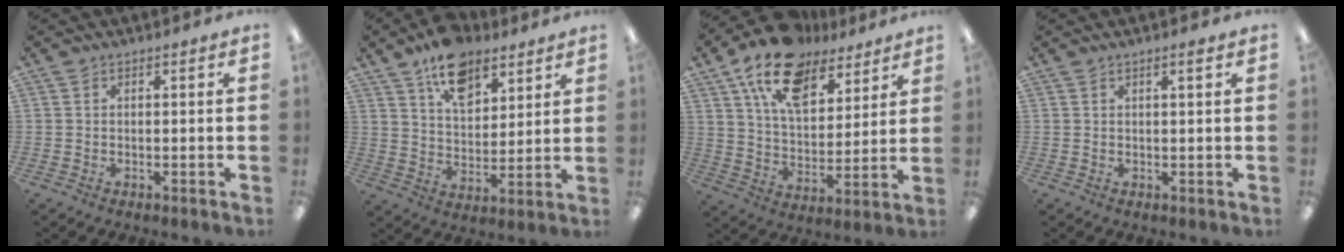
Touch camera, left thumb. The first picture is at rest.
{"total": 13.1, "force": [8.9, 7.3, 6.3], "torque": [-0.092, -0.043, 0.160]}
{"total": 17.0, "force": [11.5, 8.9, 8.8], "torque": [-0.158, -0.052, 0.208]}
{"total": 1.5, "force": [1.0, 0.1, 1.2], "torque": [-0.018, -0.002, 0.014]}